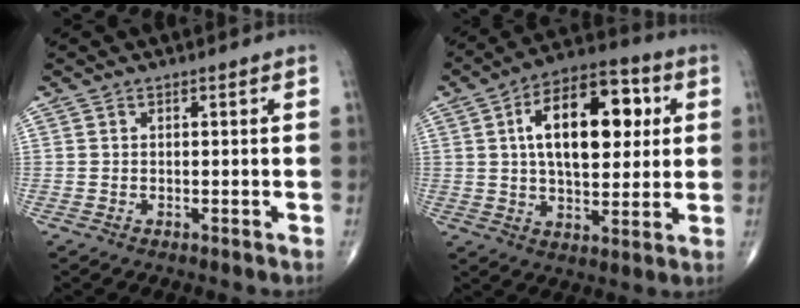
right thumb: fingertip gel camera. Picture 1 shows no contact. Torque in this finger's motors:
{"motor_torque": [2.00, 2.11, 0.68, -0.40, 0.45]}